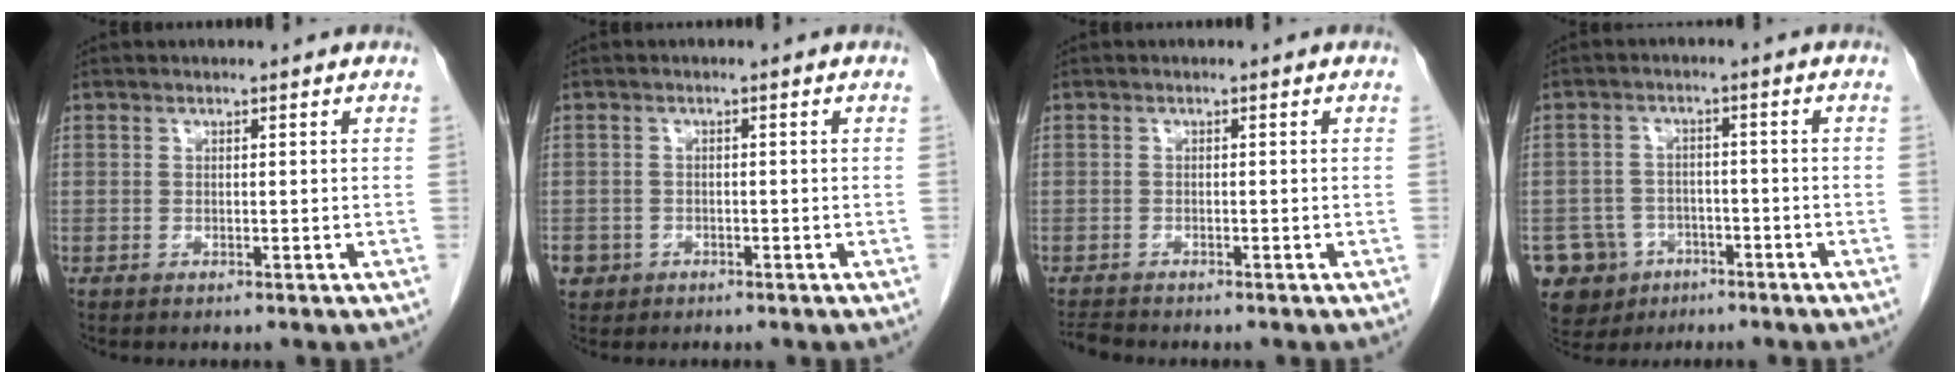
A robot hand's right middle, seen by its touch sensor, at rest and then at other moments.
{"total": 2.7, "force": [-1.4, 2.2, 0.3], "torque": [-0.003, 0.006, -0.024]}
{"total": 2.0, "force": [-2.0, 0.0, 0.3], "torque": [-0.010, -0.011, -0.033]}
{"total": 7.8, "force": [-4.0, 6.6, 1.0], "torque": [-0.028, 0.007, -0.053]}